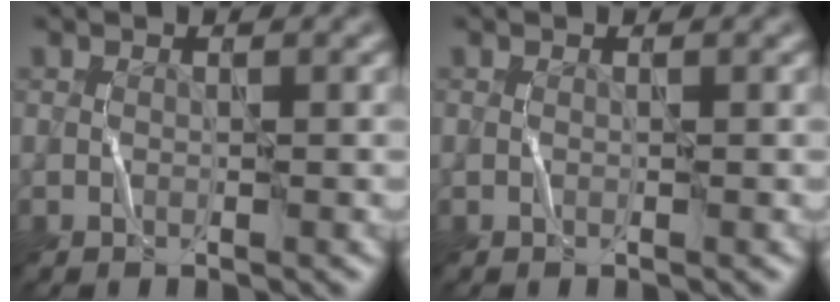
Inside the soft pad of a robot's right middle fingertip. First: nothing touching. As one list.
[{"total": 0.0}]